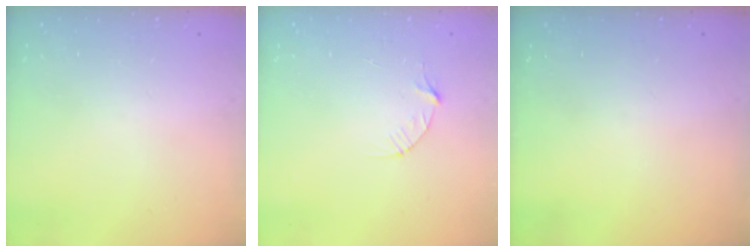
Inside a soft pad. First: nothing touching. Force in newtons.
{"total": 4.1, "press": 4.1, "slide": 0.4}
{"total": 0.0}